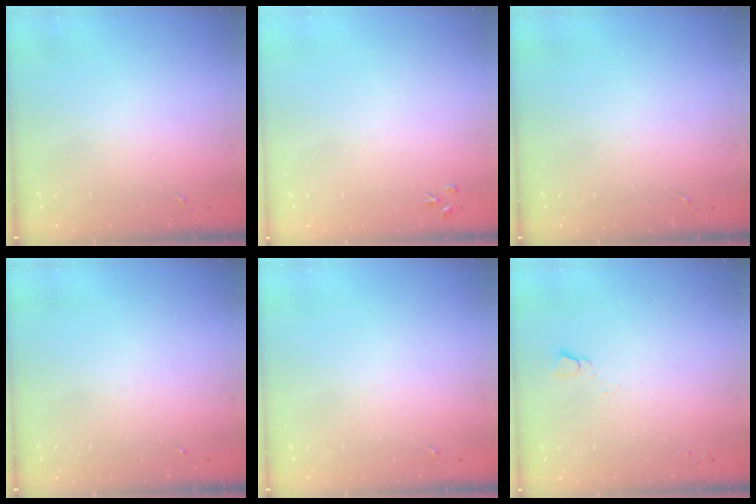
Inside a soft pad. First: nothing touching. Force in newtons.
{"total": 3.6, "press": 3.5, "slide": 0.5}
{"total": 0.0}
{"total": 0.0}
{"total": 0.0}
{"total": 2.8, "press": 2.7, "slide": 0.3}